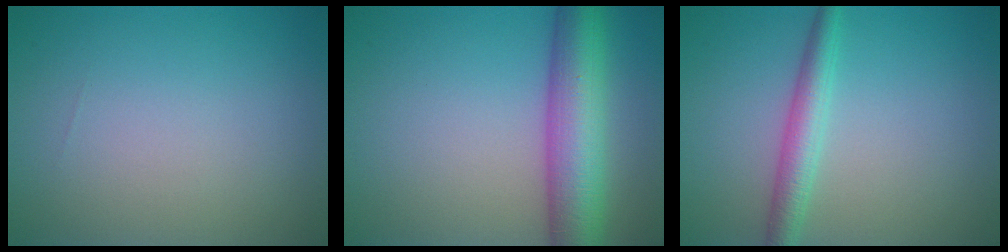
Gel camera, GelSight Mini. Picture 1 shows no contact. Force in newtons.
{"total": 8.3, "press": 8.3, "slide": 0.2}
{"total": 3.0, "press": 3.0, "slide": 0.1}